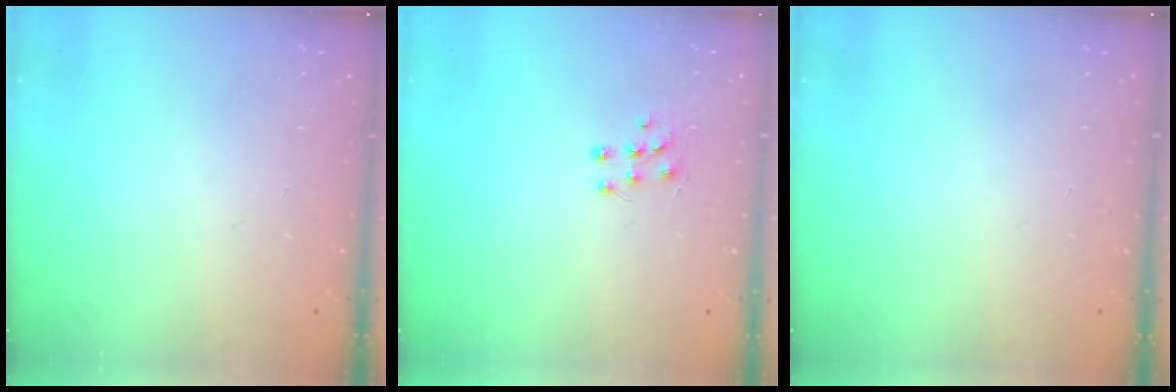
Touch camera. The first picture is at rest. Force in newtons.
{"total": 5.5, "press": 5.5, "slide": 0.6}
{"total": 0.0}